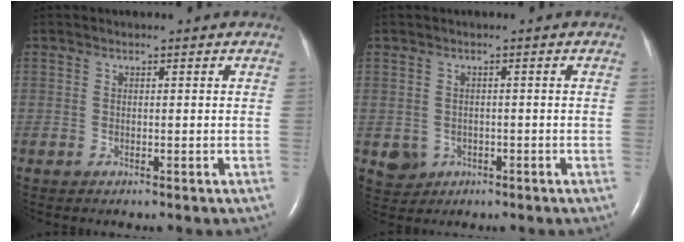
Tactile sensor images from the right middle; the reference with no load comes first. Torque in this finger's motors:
{"motor_torque": [-0.08, 0.12, -0.03, 0.00]}